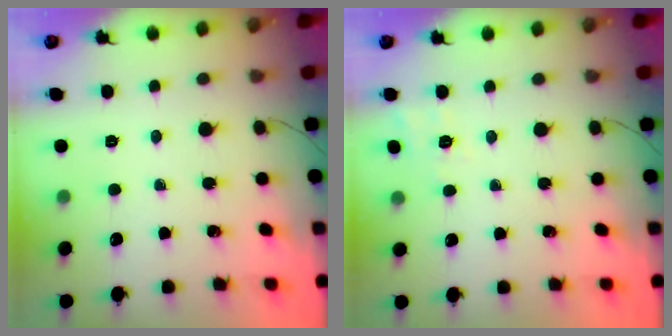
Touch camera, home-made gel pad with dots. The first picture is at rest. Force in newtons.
{"total": 2.9, "press": 1.7, "slide": 2.3}